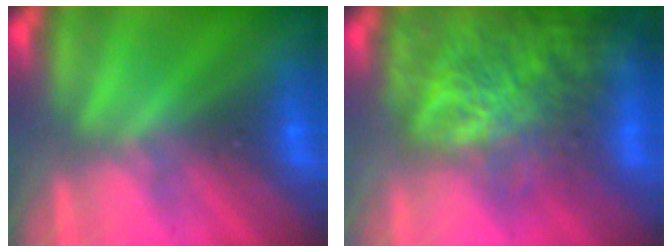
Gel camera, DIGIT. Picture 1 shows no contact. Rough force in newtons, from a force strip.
{"total": 7.4}